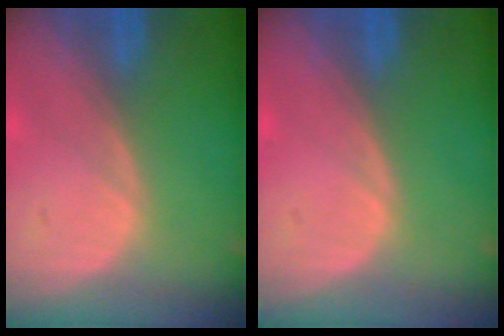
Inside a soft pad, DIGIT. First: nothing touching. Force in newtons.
{"total": 0.0}